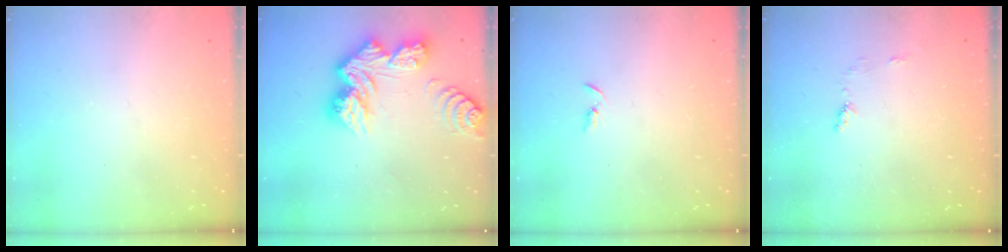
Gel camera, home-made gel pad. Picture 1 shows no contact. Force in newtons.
{"total": 14.2, "press": 14.1, "slide": 1.6}
{"total": 2.4, "press": 2.3, "slide": 0.2}
{"total": 4.3, "press": 4.2, "slide": 0.5}